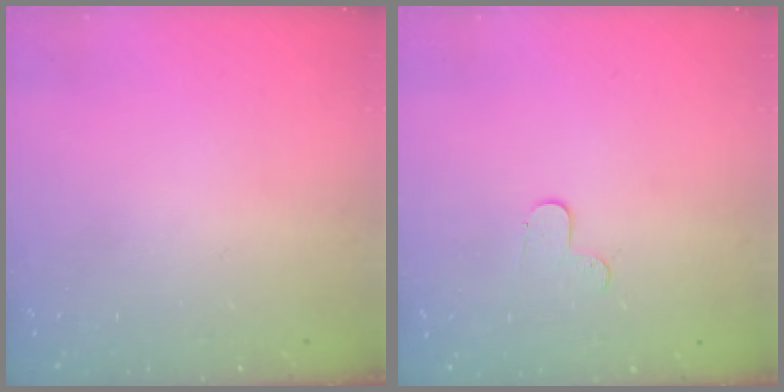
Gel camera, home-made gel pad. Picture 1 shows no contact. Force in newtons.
{"total": 4.3, "press": 4.2, "slide": 0.5}